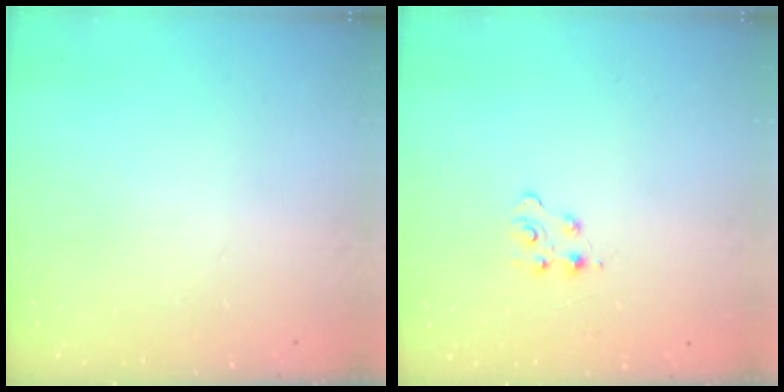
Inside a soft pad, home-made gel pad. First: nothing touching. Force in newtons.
{"total": 4.0, "press": 3.9, "slide": 0.5}